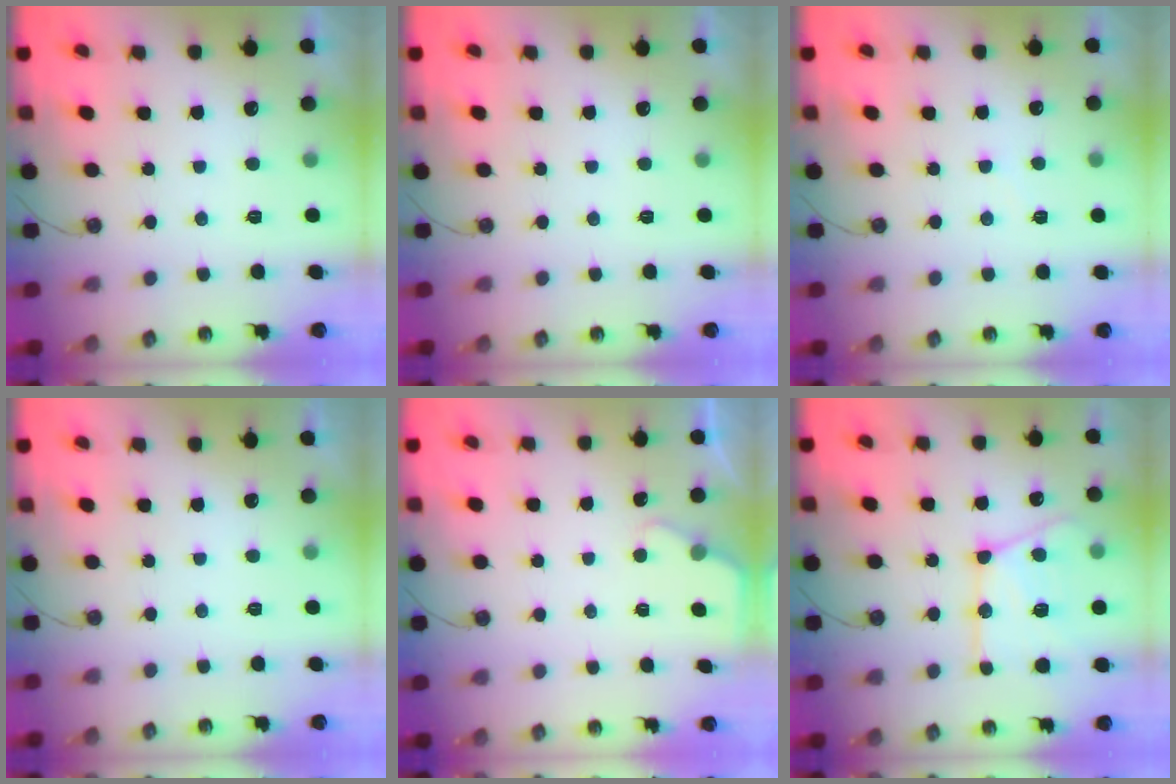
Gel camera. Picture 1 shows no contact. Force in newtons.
{"total": 0.0}
{"total": 2.0, "press": 2.0, "slide": 0.4}
{"total": 0.0}
{"total": 1.7, "press": 1.7, "slide": 0.3}
{"total": 18.1, "press": 18.0, "slide": 1.7}